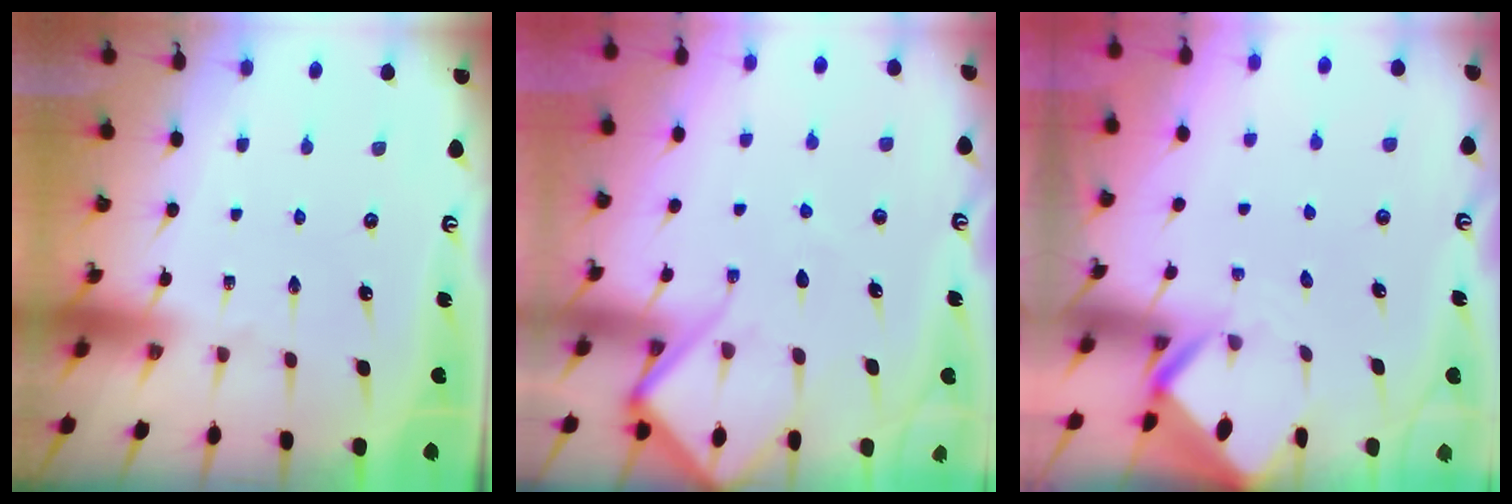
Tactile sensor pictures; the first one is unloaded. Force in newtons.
{"total": 8.7, "press": 8.7, "slide": 0.8}
{"total": 2.9, "press": 2.9, "slide": 0.2}